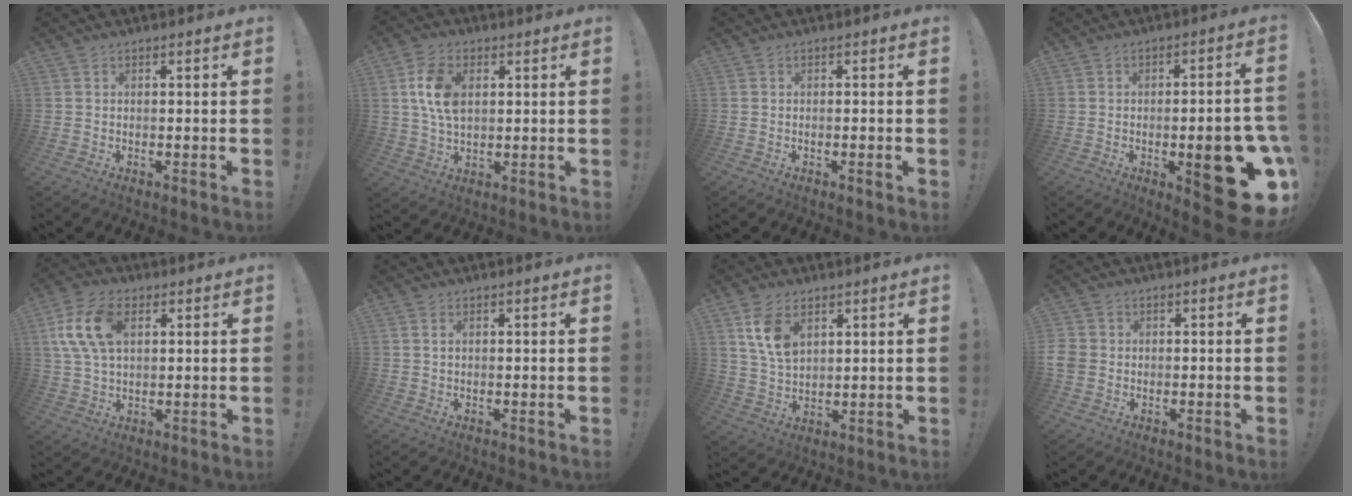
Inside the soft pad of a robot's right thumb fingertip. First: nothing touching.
{"total": 10.8, "force": [2.5, 7.1, 7.8], "torque": [-0.148, 0.004, 0.046]}
{"total": 1.2, "force": [-0.5, -0.2, 1.1], "torque": [-0.025, 0.002, -0.009]}
{"total": 20.9, "force": [-6.4, 7.1, 18.6], "torque": [-0.218, 0.022, -0.073]}
{"total": 13.7, "force": [3.8, 8.5, 10.0], "torque": [-0.205, 0.007, 0.074]}
{"total": 0.8, "force": [0.3, 0.4, 0.6], "torque": [-0.010, 0.000, 0.004]}
{"total": 9.4, "force": [4.6, 5.8, 5.8], "torque": [-0.111, -0.011, 0.089]}
{"total": 3.6, "force": [-0.4, 3.5, 0.7], "torque": [-0.036, 0.009, -0.004]}